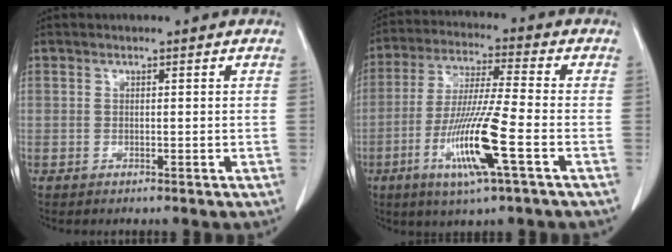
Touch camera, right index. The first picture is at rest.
{"total": 13.0, "force": [-4.6, -0.1, 12.1], "torque": [-0.241, -0.018, -0.087]}